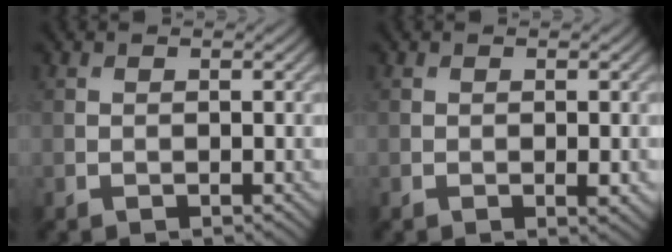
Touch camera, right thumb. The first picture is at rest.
{"total": 1.1, "force": [-0.3, 0.4, 1.1], "torque": [-0.018, -0.006, -0.003]}